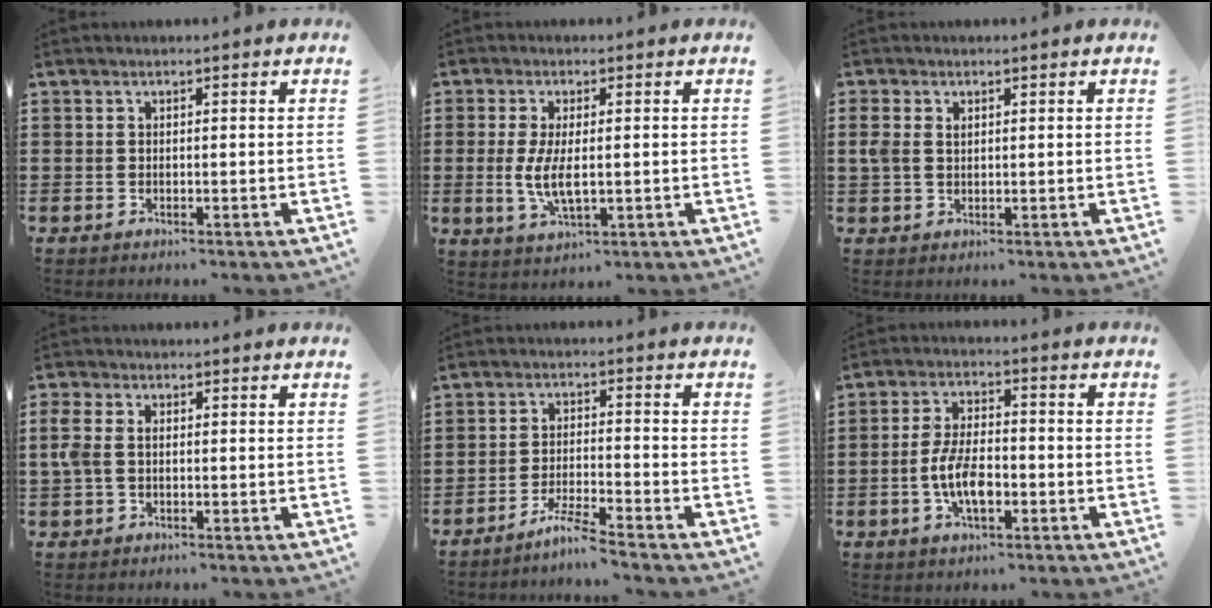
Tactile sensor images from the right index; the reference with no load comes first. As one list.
[{"total": 5.6, "force": [-0.2, 2.0, 5.2], "torque": [-0.115, -0.004, -0.010]}, {"total": 1.9, "force": [0.7, 1.3, 1.2], "torque": [-0.026, 0.008, 0.013]}, {"total": 3.0, "force": [0.0, 2.0, 2.2], "torque": [-0.062, 0.002, -0.006]}, {"total": 4.5, "force": [-4.0, -0.5, 1.9], "torque": [-0.048, -0.010, -0.081]}, {"total": 7.3, "force": [-2.1, 3.3, 6.1], "torque": [-0.131, 0.003, -0.042]}]